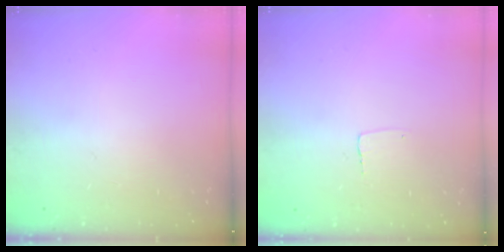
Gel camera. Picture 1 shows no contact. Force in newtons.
{"total": 2.3, "press": 2.3, "slide": 0.1}